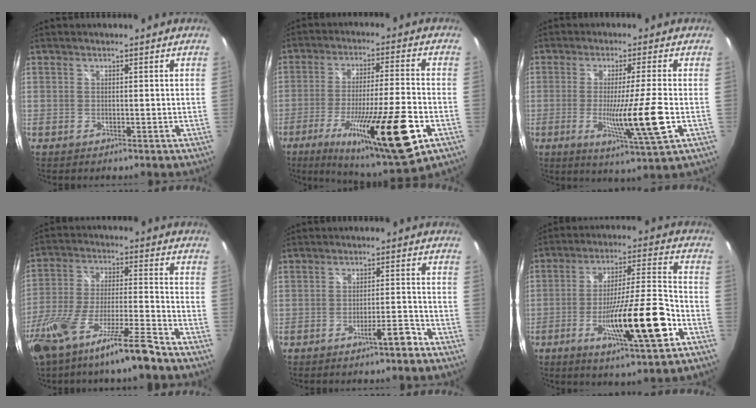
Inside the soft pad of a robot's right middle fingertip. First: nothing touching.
{"total": 21.9, "force": [-9.7, 2.9, 19.4], "torque": [-0.339, -0.050, -0.154]}
{"total": 10.7, "force": [-2.3, -1.4, 10.4], "torque": [-0.174, -0.030, -0.040]}
{"total": 17.6, "force": [-12.9, 1.0, 11.8], "torque": [-0.234, -0.041, -0.225]}
{"total": 3.9, "force": [-2.9, 0.0, 2.5], "torque": [-0.049, 0.000, -0.043]}
{"total": 16.9, "force": [-6.8, 1.5, 15.4], "torque": [-0.272, -0.019, -0.112]}